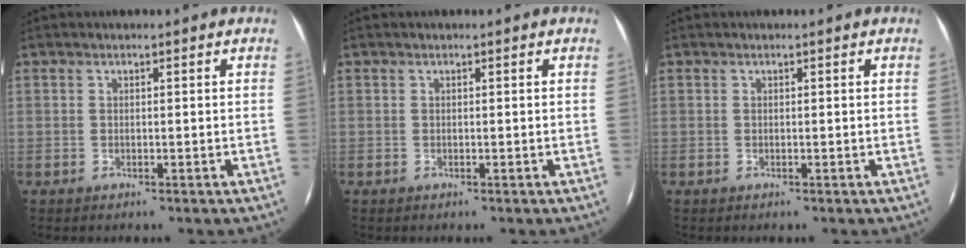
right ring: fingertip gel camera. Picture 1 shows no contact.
{"total": 0.0}
{"total": 0.0}